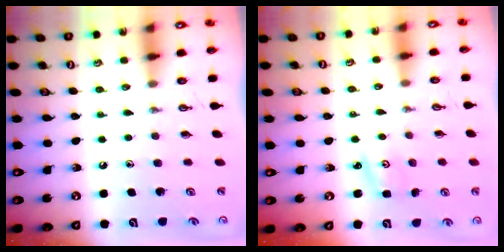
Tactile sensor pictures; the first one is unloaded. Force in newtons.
{"total": 2.9, "press": 2.9, "slide": 0.3}